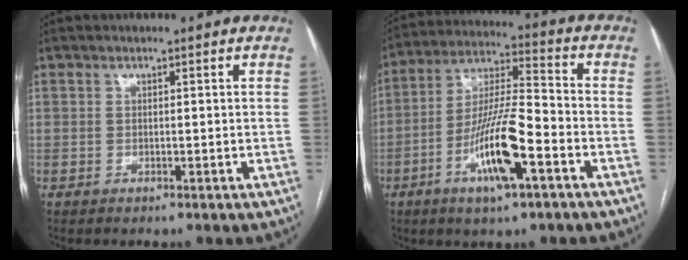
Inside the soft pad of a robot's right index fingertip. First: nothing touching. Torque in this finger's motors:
{"motor_torque": [2.14, 0.00, 1.03, 0.21]}